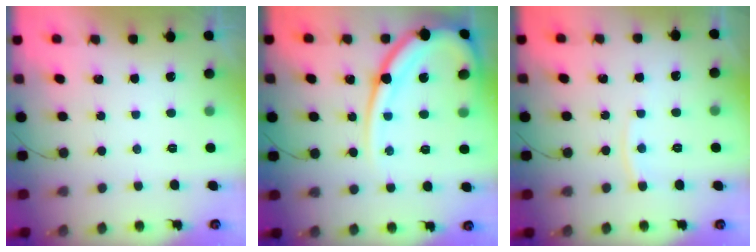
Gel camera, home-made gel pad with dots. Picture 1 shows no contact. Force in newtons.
{"total": 17.0, "press": 17.0, "slide": 1.7}
{"total": 3.9, "press": 3.9, "slide": 0.3}